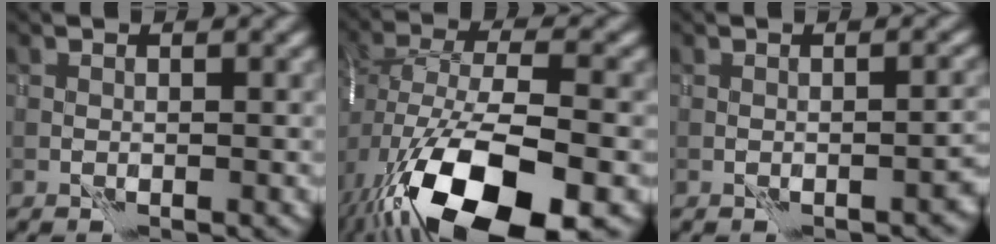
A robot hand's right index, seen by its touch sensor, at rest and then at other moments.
{"total": 16.2, "force": [-7.3, 7.6, 12.3], "torque": [-0.237, -0.036, -0.115]}
{"total": 2.2, "force": [-1.2, 1.0, 1.5], "torque": [-0.017, -0.004, -0.017]}